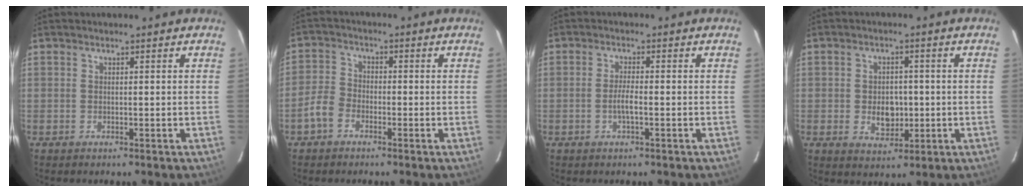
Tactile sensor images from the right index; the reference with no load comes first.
{"total": 4.4, "force": [-2.5, 3.0, 2.0], "torque": [-0.043, 0.014, -0.051]}
{"total": 2.6, "force": [-0.9, 0.3, 2.4], "torque": [-0.049, 0.000, -0.016]}
{"total": 5.7, "force": [-0.7, 4.1, 3.8], "torque": [-0.068, 0.003, -0.002]}